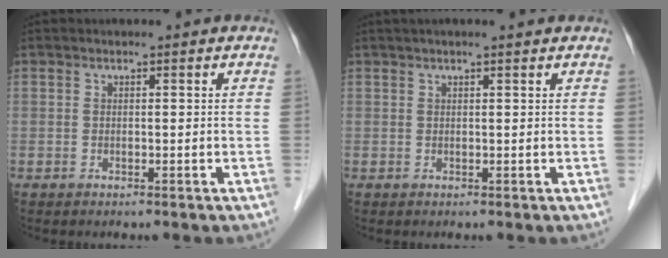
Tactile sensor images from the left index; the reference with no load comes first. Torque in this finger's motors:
{"motor_torque": [0.32, -0.27, 0.06, 0.03]}